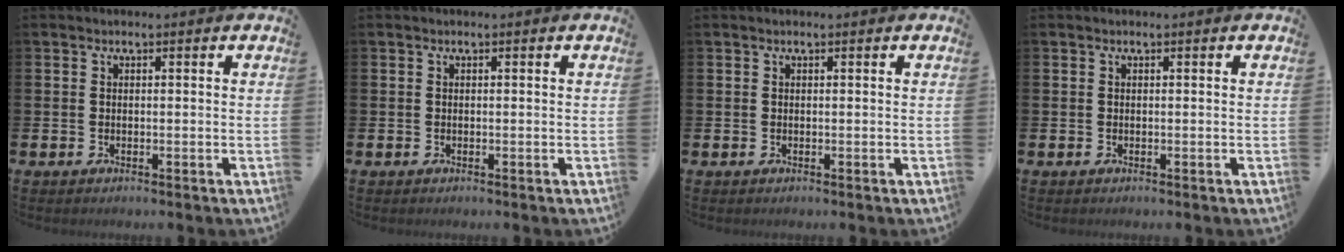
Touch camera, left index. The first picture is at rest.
{"total": 0.0}
{"total": 0.0}
{"total": 0.0}